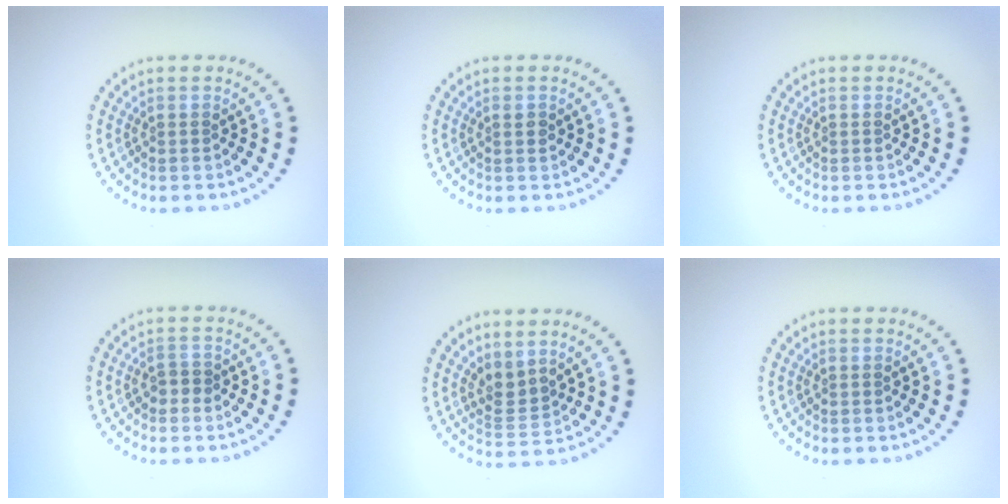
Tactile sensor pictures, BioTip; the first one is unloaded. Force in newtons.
{"total": 0.8, "press": 0.8, "slide": 0.3}
{"total": 0.0}
{"total": 1.2, "press": 1.1, "slide": 0.4}
{"total": 2.3, "press": 1.5, "slide": 1.7}
{"total": 0.0}